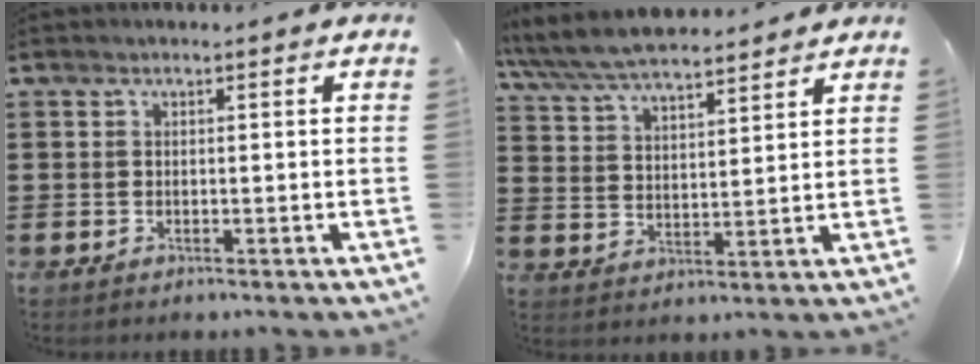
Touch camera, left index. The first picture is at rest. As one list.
[{"total": 6.9, "force": [6.4, 1.1, 2.1], "torque": [-0.067, -0.023, 0.116]}]